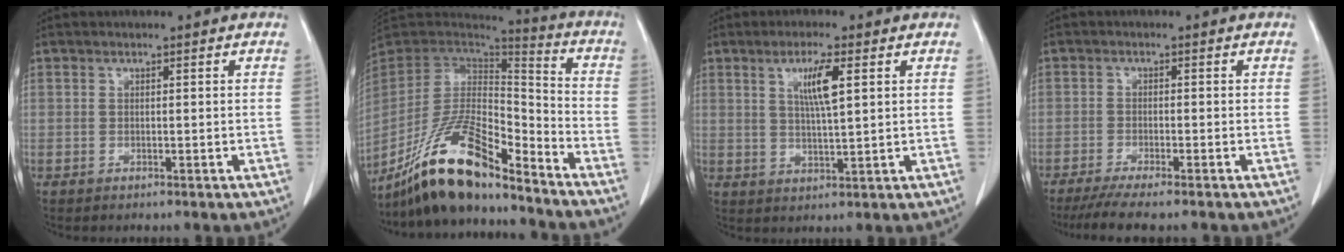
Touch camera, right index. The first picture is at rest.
{"total": 17.4, "force": [-13.4, 3.5, 10.5], "torque": [-0.203, 0.001, -0.246]}
{"total": 5.7, "force": [2.0, 0.3, 5.3], "torque": [-0.096, -0.003, 0.038]}
{"total": 7.0, "force": [-5.9, 0.2, 3.9], "torque": [-0.055, -0.017, -0.095]}